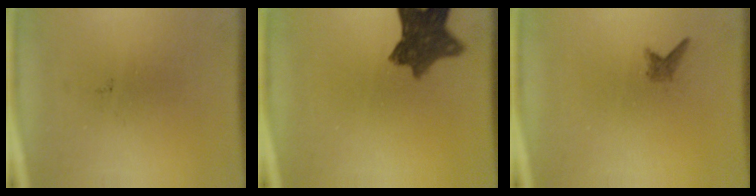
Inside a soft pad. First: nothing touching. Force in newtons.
{"total": 9.2}
{"total": 1.0}